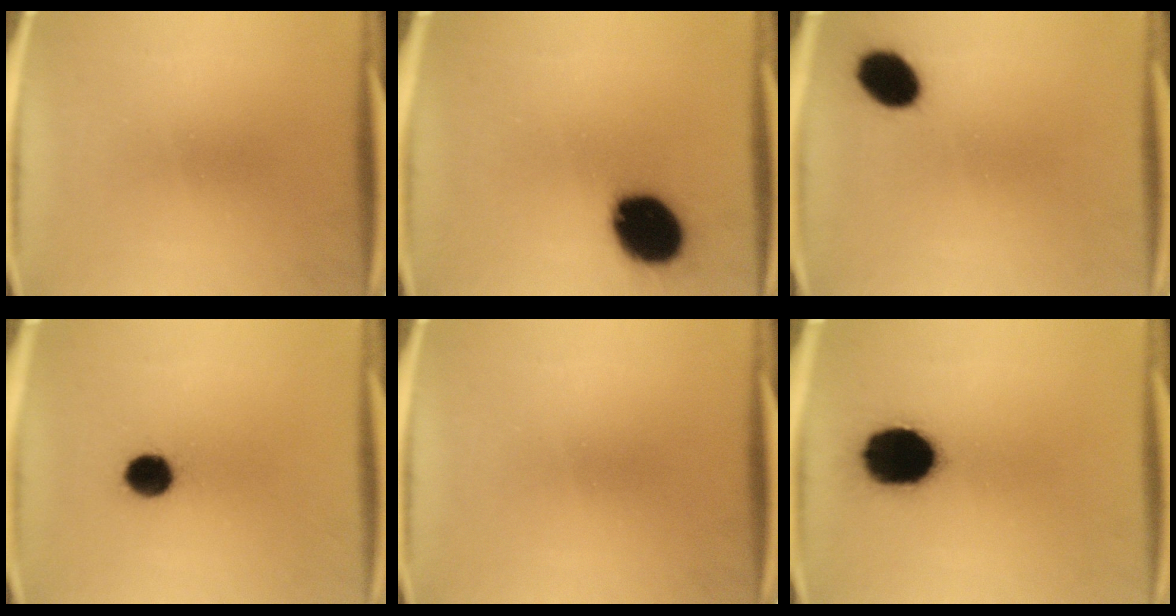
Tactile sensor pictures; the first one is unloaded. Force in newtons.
{"total": 16.6}
{"total": 8.7}
{"total": 7.0}
{"total": 0.0}
{"total": 17.2}